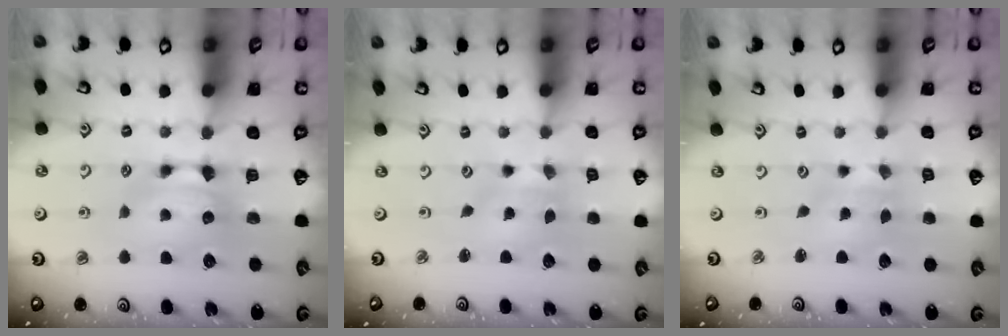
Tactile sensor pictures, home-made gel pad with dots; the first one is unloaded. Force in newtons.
{"total": 2.7, "press": 2.4, "slide": 1.1}
{"total": 2.8, "press": 2.7, "slide": 0.9}